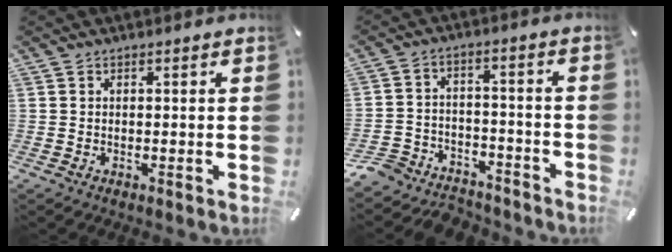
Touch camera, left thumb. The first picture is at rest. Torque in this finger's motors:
{"motor_torque": [-1.02, 0.70, -0.73, 0.69, 0.02]}